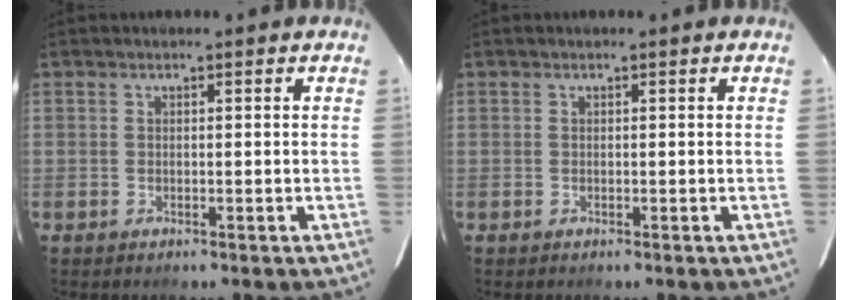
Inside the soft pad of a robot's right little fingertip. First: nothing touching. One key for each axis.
{"total": 0.0}